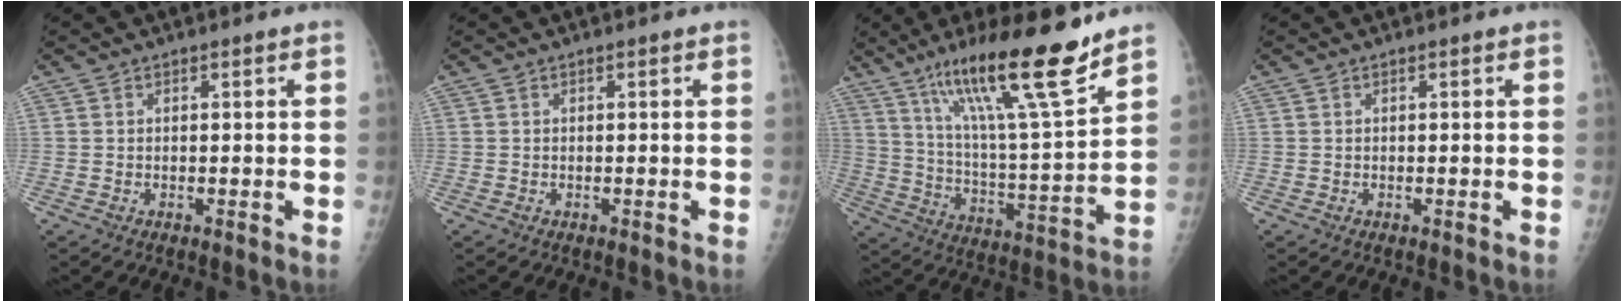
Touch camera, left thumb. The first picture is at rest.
{"total": 0.0}
{"total": 20.8, "force": [14.6, 1.9, 14.8], "torque": [-0.224, -0.072, 0.249]}
{"total": 0.0}